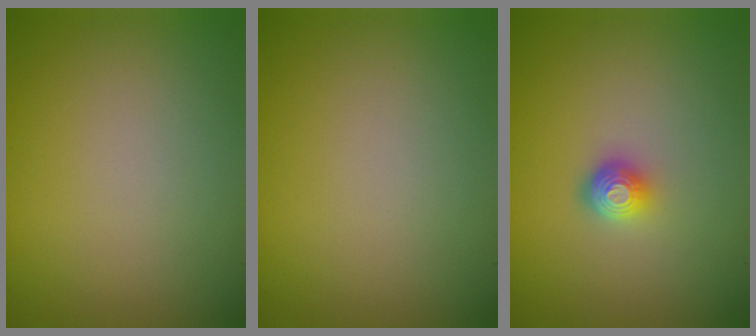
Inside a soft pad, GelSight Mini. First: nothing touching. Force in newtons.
{"total": 0.0}
{"total": 2.0, "press": 1.5, "slide": 1.3}